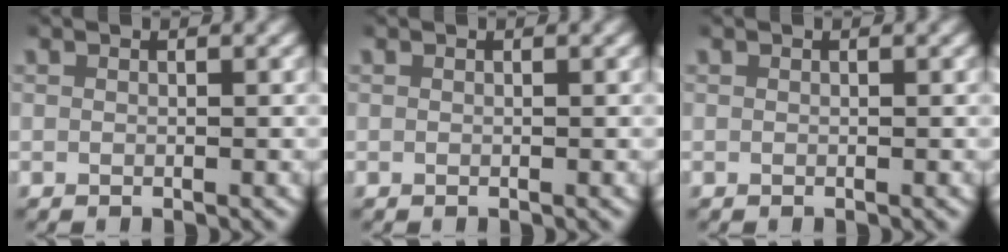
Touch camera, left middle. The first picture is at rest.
{"total": 0.0}
{"total": 0.0}